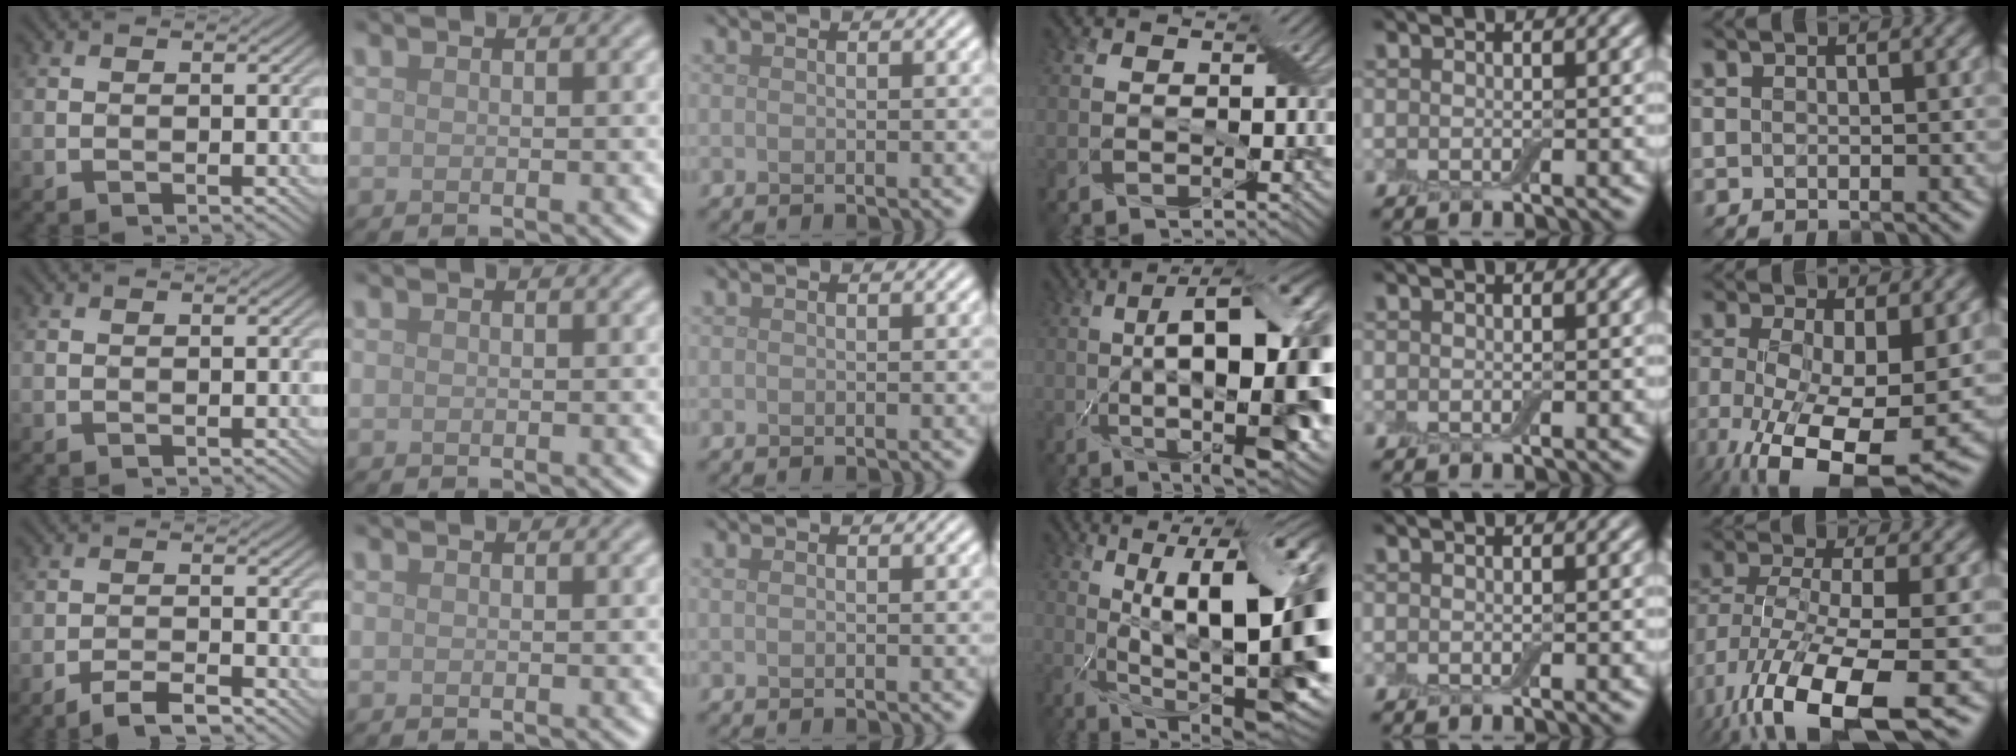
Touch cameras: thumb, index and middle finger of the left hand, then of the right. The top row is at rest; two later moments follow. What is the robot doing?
{"motion": "wrap", "object": "adhesive wrap"}